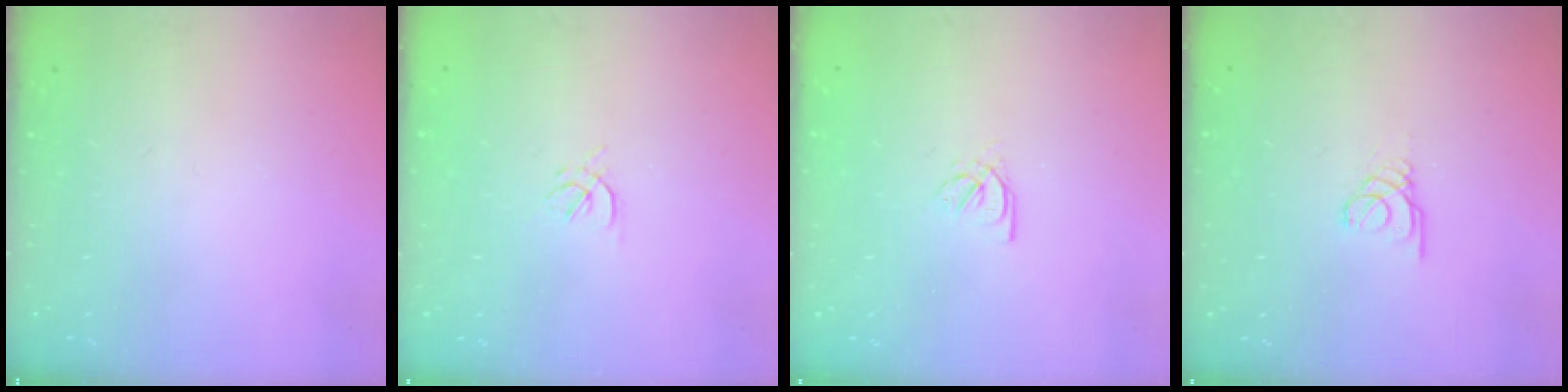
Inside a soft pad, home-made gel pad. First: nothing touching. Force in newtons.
{"total": 1.7, "press": 1.6, "slide": 0.6}
{"total": 2.0, "press": 2.0, "slide": 0.4}
{"total": 1.7, "press": 1.7, "slide": 0.2}